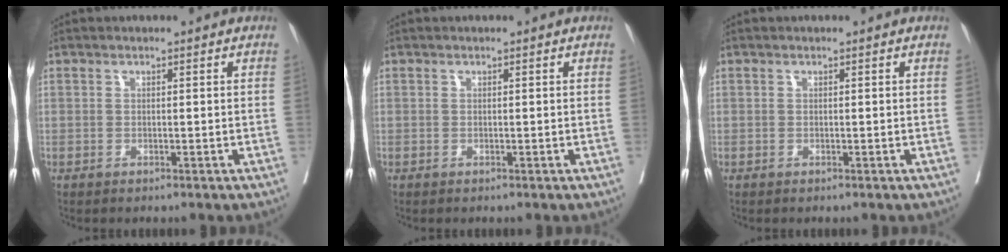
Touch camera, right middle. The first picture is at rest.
{"total": 0.0}
{"total": 0.0}